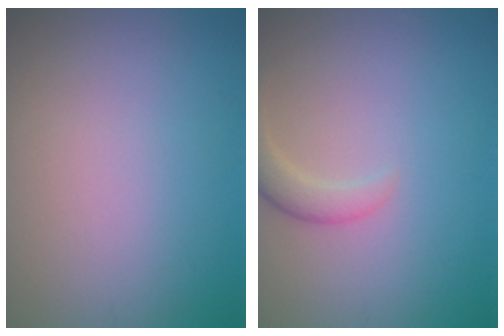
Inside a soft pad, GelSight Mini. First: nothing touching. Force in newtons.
{"total": 2.3, "press": 2.3, "slide": 0.2}